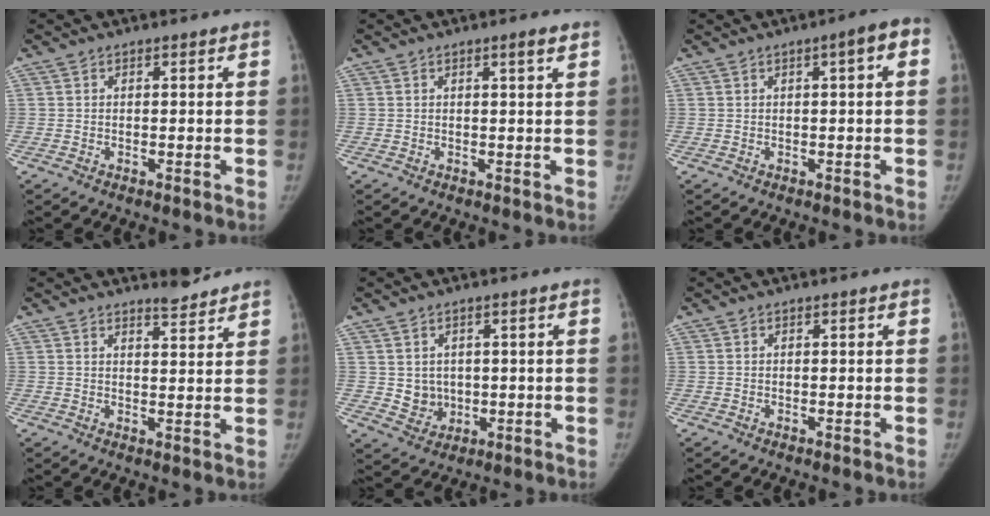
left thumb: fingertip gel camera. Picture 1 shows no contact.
{"total": 1.8, "force": [1.1, -0.1, 1.5], "torque": [-0.023, -0.006, 0.017]}
{"total": 4.1, "force": [0.8, 0.8, 3.9], "torque": [-0.054, 0.011, 0.007]}
{"total": 3.8, "force": [3.5, 0.7, 1.1], "torque": [-0.008, -0.032, 0.053]}
{"total": 4.7, "force": [0.4, 4.2, 2.1], "torque": [-0.014, -0.005, 0.019]}
{"total": 0.0}